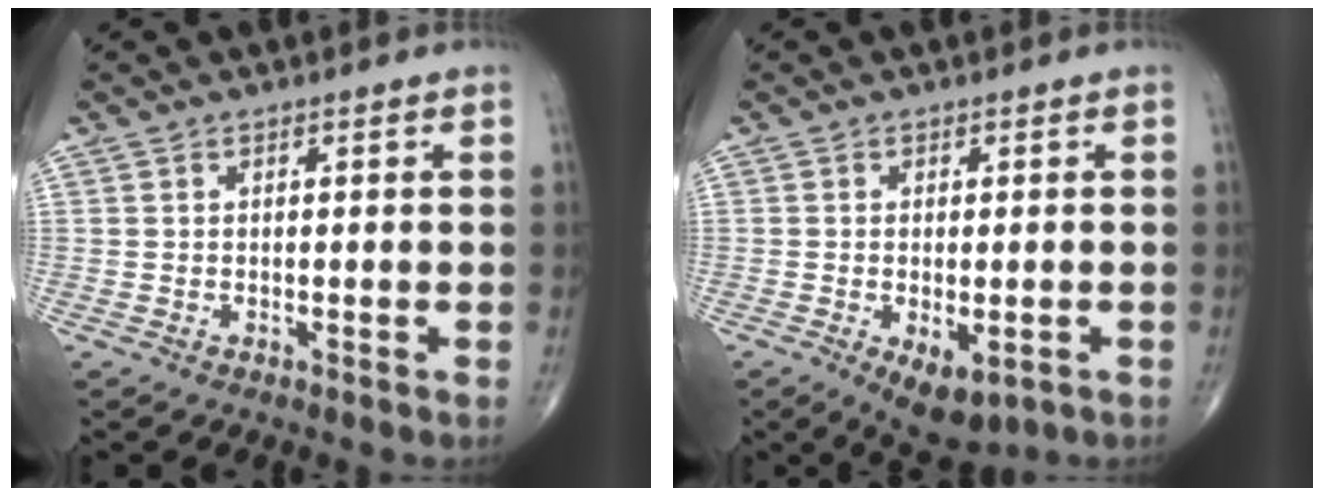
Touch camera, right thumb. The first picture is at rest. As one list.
[{"total": 6.9, "force": [-2.6, 3.3, 5.4], "torque": [-0.079, -0.006, -0.029]}]